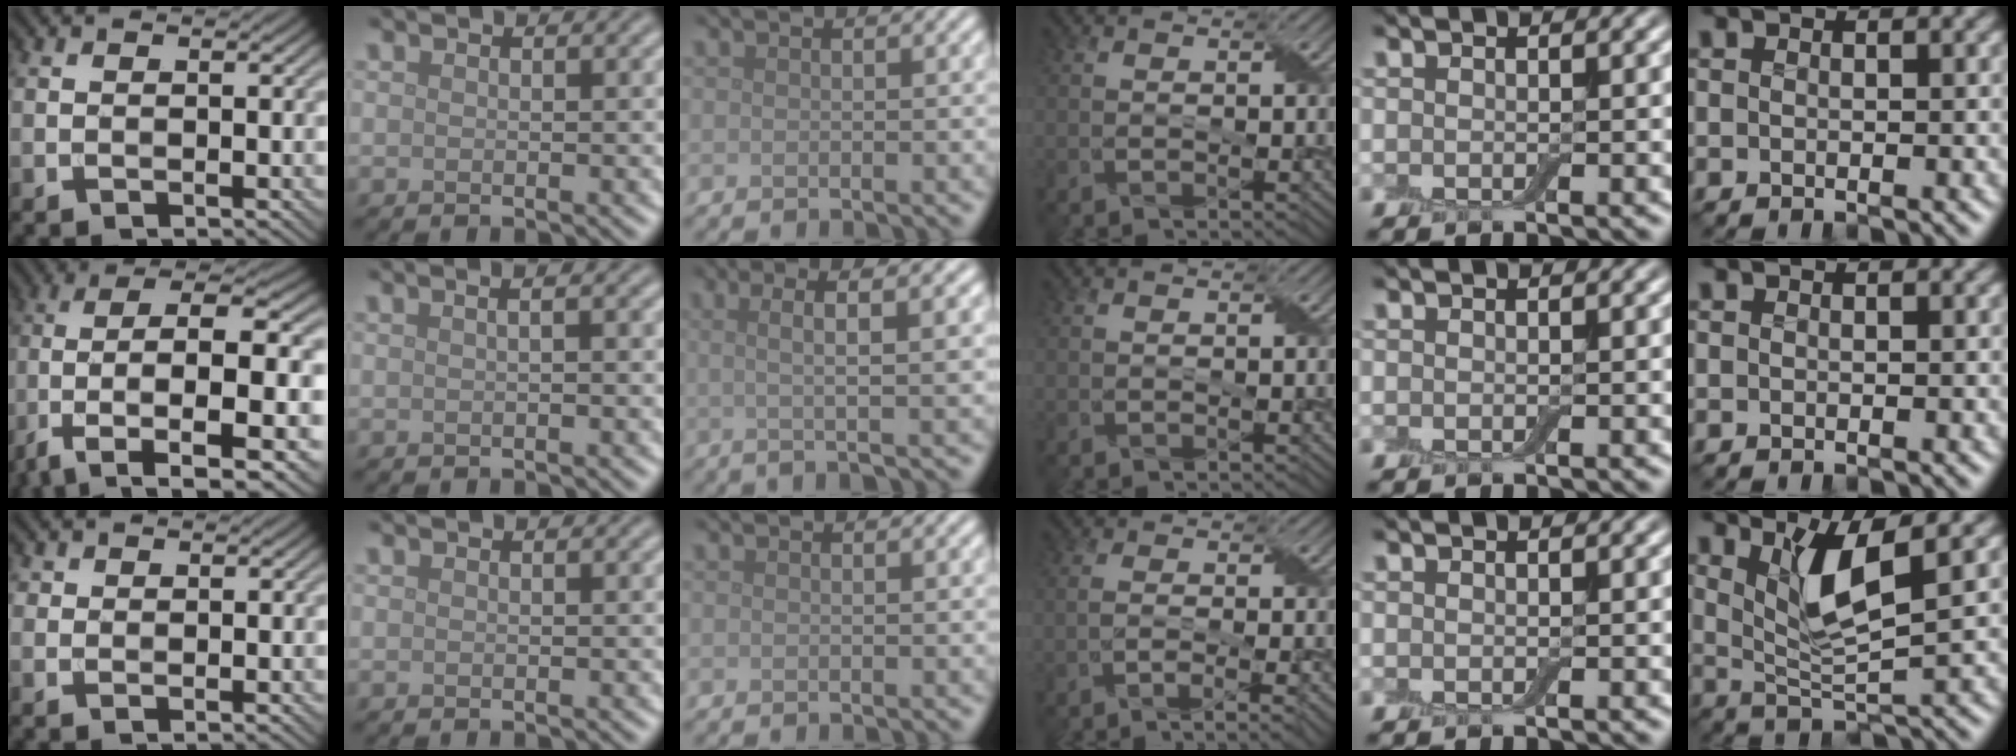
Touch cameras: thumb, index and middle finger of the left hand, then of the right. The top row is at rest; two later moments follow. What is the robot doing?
{"motion": "peel", "object": "bubble wrap"}